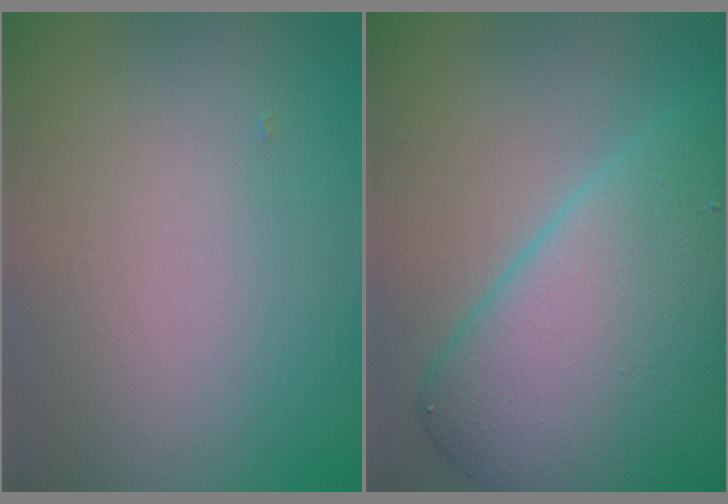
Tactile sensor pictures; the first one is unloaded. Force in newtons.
{"total": 11.4, "press": 11.3, "slide": 0.2}